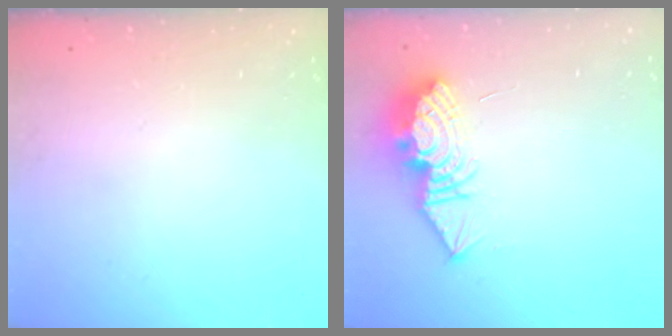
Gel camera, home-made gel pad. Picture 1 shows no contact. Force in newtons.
{"total": 13.2, "press": 13.1, "slide": 1.5}